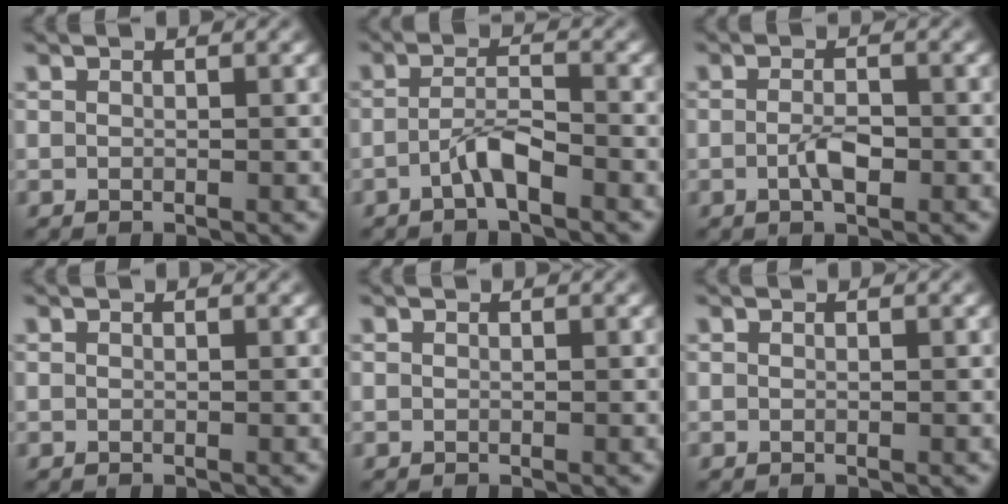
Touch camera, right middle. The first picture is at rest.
{"total": 2.4, "force": [-1.4, 0.5, 1.9], "torque": [-0.038, 0.008, -0.032]}
{"total": 2.1, "force": [-0.6, 0.8, 1.8], "torque": [-0.037, -0.001, -0.015]}
{"total": 0.0}
{"total": 0.0}
{"total": 0.0}